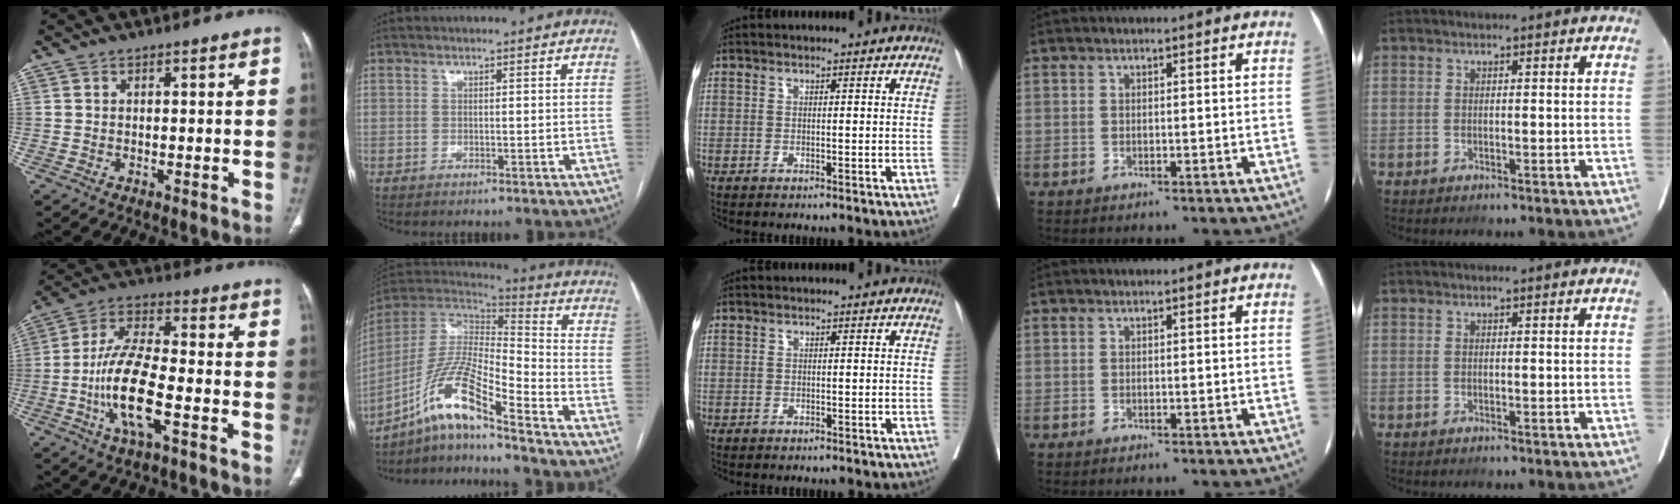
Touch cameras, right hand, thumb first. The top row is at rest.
{"thumb": {"total": 13.7, "force": [-4.3, 4.6, 12.2], "torque": [-0.247, 0.023, -0.082]}, "index": {"total": 13.5, "force": [-9.7, 0.5, 9.4], "torque": [-0.191, 0.009, -0.182]}}